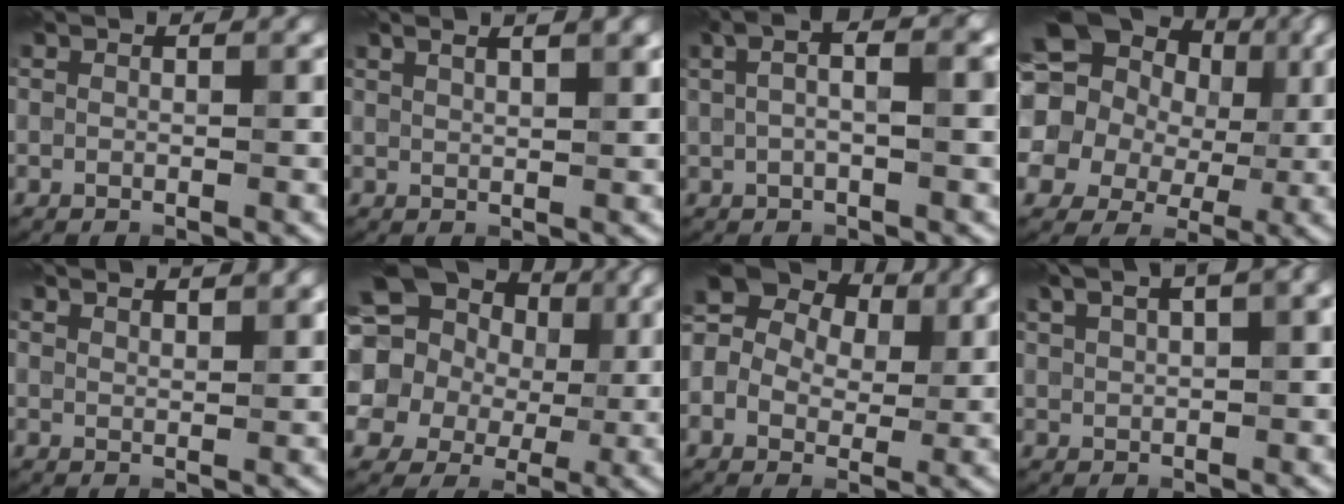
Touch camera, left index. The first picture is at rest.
{"total": 3.3, "force": [2.1, 1.2, 2.3], "torque": [-0.011, 0.011, 0.009]}
{"total": 5.0, "force": [1.4, 1.9, 4.4], "torque": [-0.073, 0.019, 0.014]}
{"total": 17.0, "force": [4.5, 14.1, 8.3], "torque": [-0.178, 0.028, 0.054]}
{"total": 2.6, "force": [2.3, 0.6, 1.1], "torque": [-0.003, 0.005, 0.029]}
{"total": 18.4, "force": [5.2, 15.8, 7.8], "torque": [-0.175, 0.039, 0.039]}
{"total": 10.6, "force": [3.0, 8.2, 6.1], "torque": [-0.104, 0.040, 0.016]}
{"total": 5.3, "force": [3.2, 1.6, 3.9], "torque": [-0.077, 0.021, 0.056]}